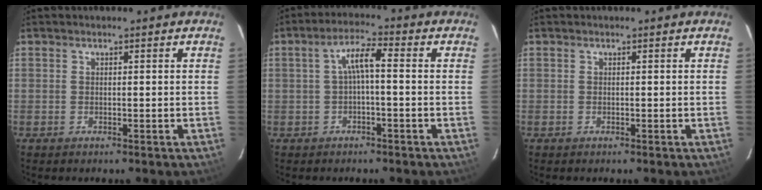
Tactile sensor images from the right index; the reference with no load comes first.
{"total": 4.5, "force": [-0.5, 0.9, 4.4], "torque": [-0.087, 0.014, -0.006]}
{"total": 0.0}